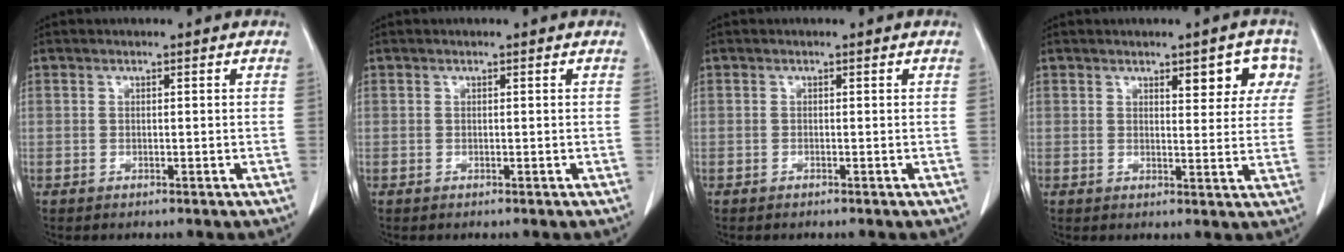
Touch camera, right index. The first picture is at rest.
{"total": 0.0}
{"total": 0.0}
{"total": 6.2, "force": [3.1, 2.3, 4.8], "torque": [-0.046, 0.010, 0.035]}